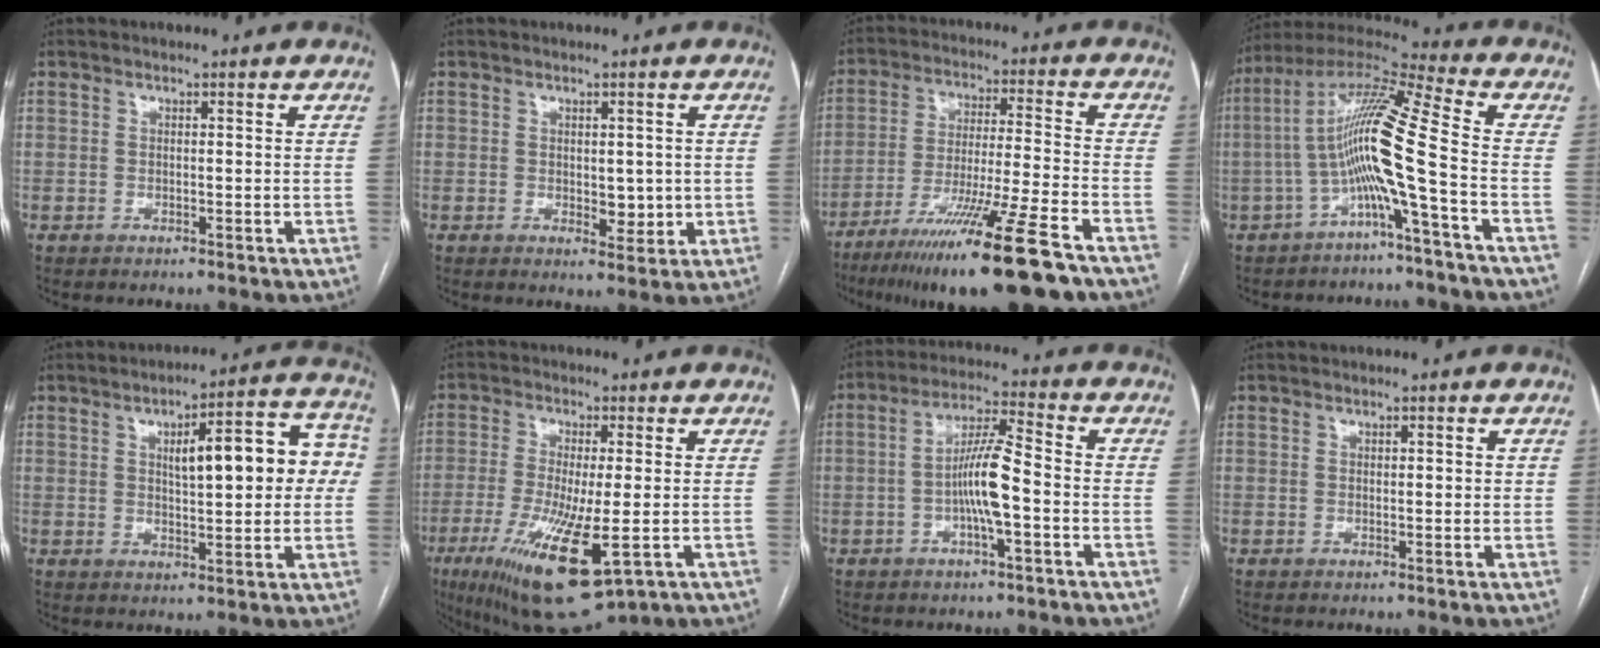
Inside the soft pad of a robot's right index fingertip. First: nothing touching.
{"total": 3.5, "force": [0.1, 2.0, 2.9], "torque": [-0.036, -0.005, 0.009]}
{"total": 19.9, "force": [-13.8, -0.3, 14.3], "torque": [-0.216, -0.047, -0.229]}
{"total": 12.6, "force": [-3.1, -1.3, 12.2], "torque": [-0.230, 0.025, -0.069]}
{"total": 13.5, "force": [2.3, 3.8, 12.8], "torque": [-0.163, 0.039, 0.031]}
{"total": 14.8, "force": [-5.4, 2.9, 13.5], "torque": [-0.257, -0.044, -0.082]}
{"total": 8.2, "force": [-1.8, 1.0, 7.9], "torque": [-0.154, 0.013, -0.037]}
{"total": 1.3, "force": [0.4, 0.6, 1.1], "torque": [-0.015, 0.001, 0.004]}